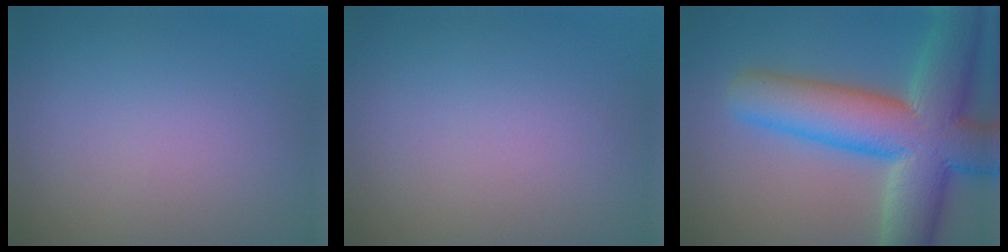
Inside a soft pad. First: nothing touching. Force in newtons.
{"total": 0.0}
{"total": 12.9, "press": 12.9, "slide": 0.6}